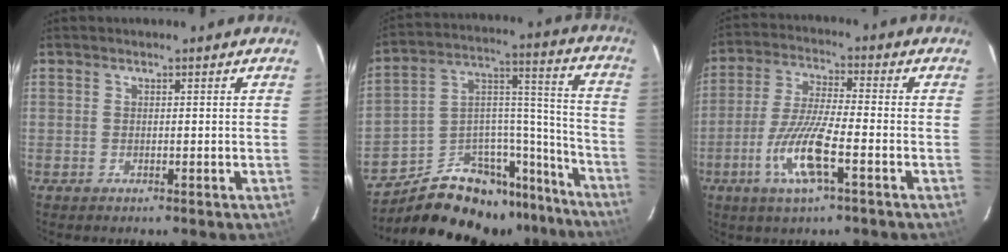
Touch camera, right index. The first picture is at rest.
{"total": 22.5, "force": [-18.3, 10.2, 8.4], "torque": [-0.123, 0.080, -0.259]}
{"total": 10.8, "force": [-4.5, 1.6, 9.7], "torque": [-0.205, -0.007, -0.089]}